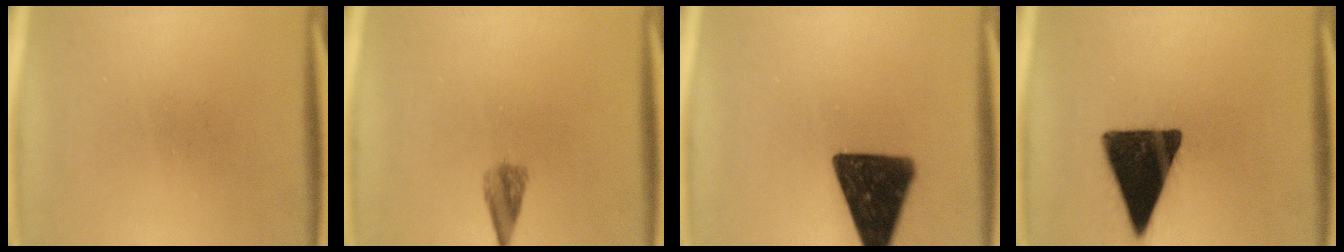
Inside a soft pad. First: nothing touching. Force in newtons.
{"total": 2.5}
{"total": 16.3}
{"total": 16.3}